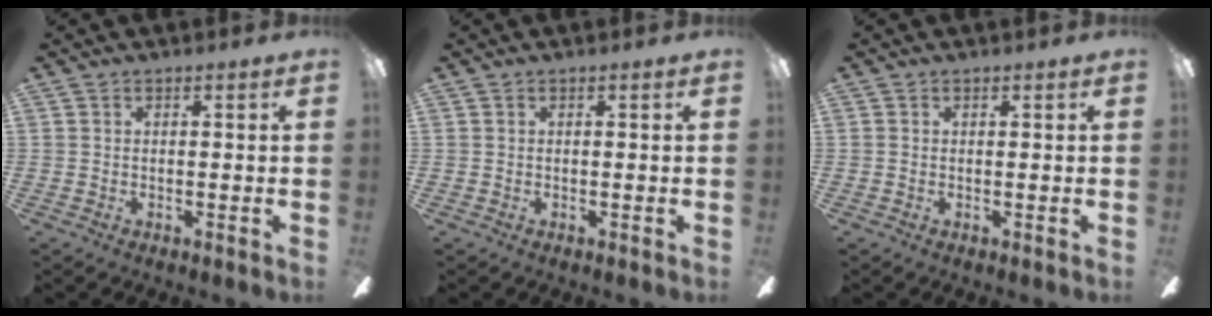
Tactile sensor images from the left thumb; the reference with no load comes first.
{"total": 0.0}
{"total": 0.0}